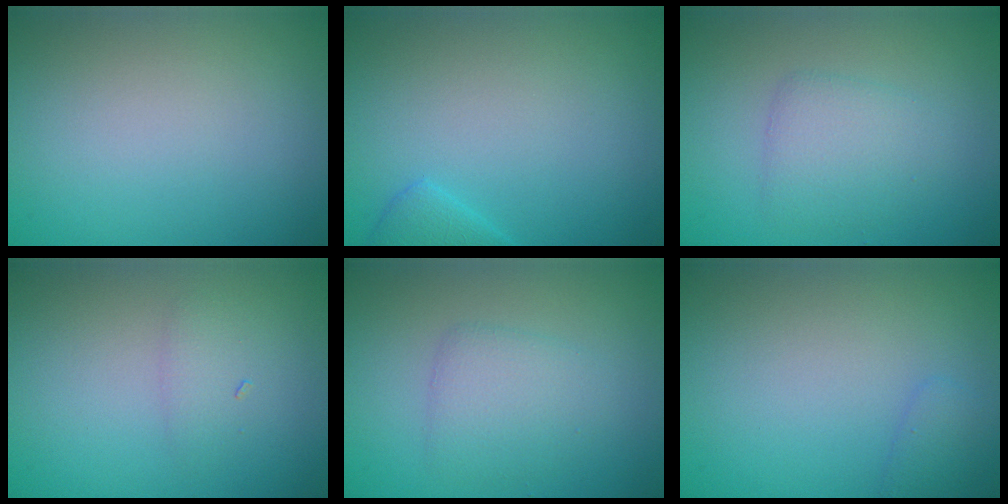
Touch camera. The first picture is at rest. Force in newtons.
{"total": 1.5, "press": 1.5, "slide": 0.2}
{"total": 2.7, "press": 2.7, "slide": 0.1}
{"total": 1.3, "press": 1.3, "slide": 0.1}
{"total": 2.7, "press": 2.7, "slide": 0.1}
{"total": 1.0, "press": 1.0, "slide": 0.1}